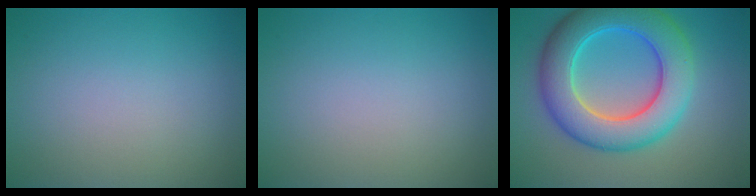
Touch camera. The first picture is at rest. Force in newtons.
{"total": 0.0}
{"total": 9.4, "press": 9.4, "slide": 0.3}